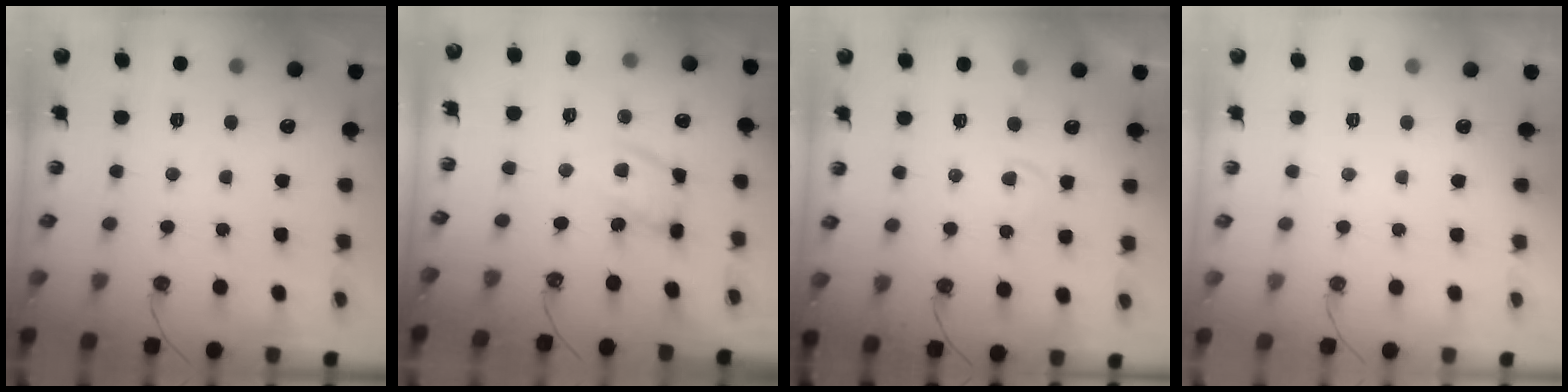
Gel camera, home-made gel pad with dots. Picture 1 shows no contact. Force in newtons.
{"total": 13.4, "press": 13.4, "slide": 1.0}
{"total": 2.0, "press": 2.0, "slide": 0.4}
{"total": 0.0}